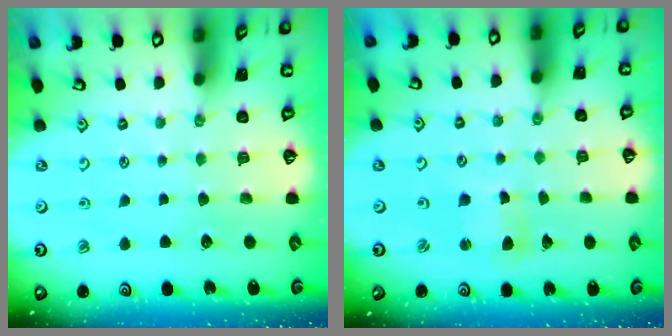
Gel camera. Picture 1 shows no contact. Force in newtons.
{"total": 3.6, "press": 3.6, "slide": 0.3}